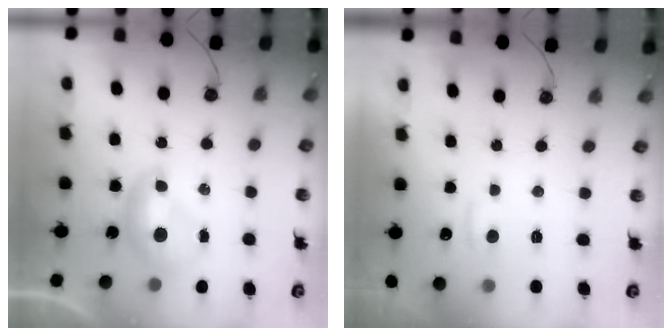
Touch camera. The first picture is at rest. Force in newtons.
{"total": 1.0, "press": 0.7, "slide": 0.7}